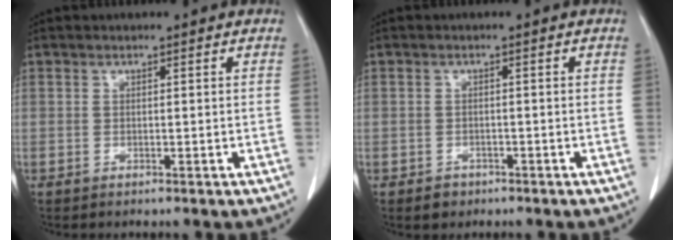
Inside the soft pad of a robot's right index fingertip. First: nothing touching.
{"total": 1.9, "force": [-1.2, 1.5, 0.2], "torque": [-0.003, 0.004, -0.016]}